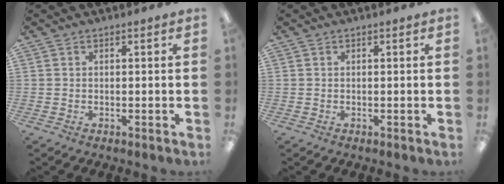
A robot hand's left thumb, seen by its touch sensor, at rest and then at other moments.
{"total": 0.0}